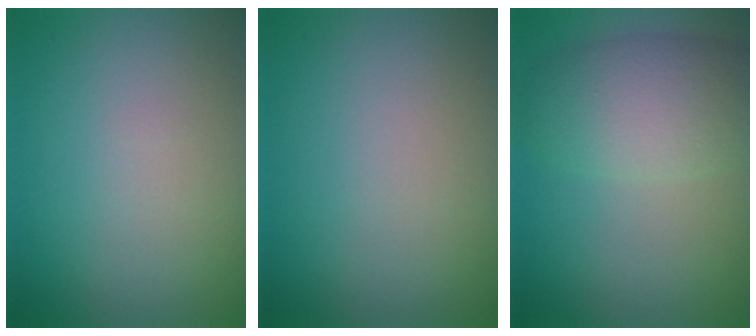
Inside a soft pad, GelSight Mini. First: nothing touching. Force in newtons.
{"total": 0.0}
{"total": 5.9, "press": 5.9, "slide": 0.0}